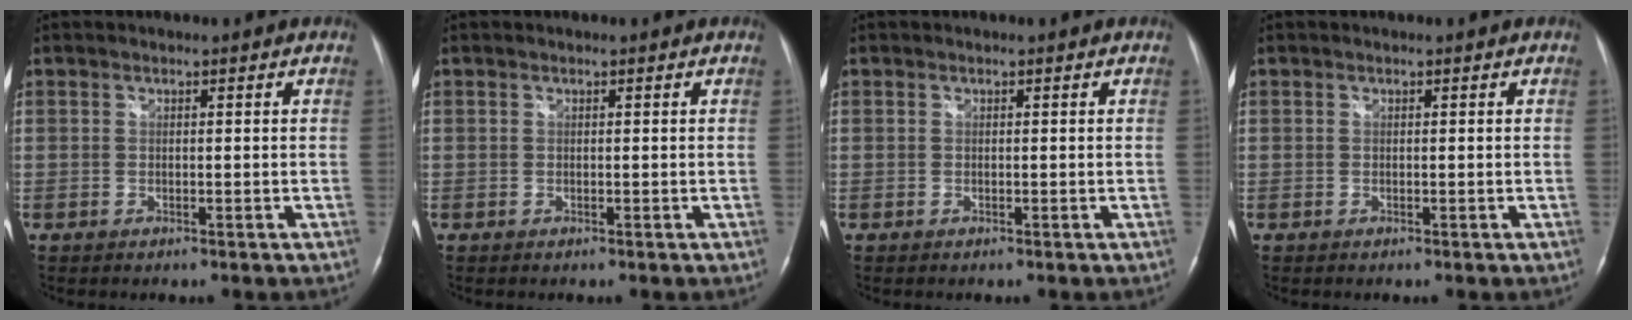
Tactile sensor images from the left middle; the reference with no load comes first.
{"total": 0.0}
{"total": 0.0}
{"total": 0.0}